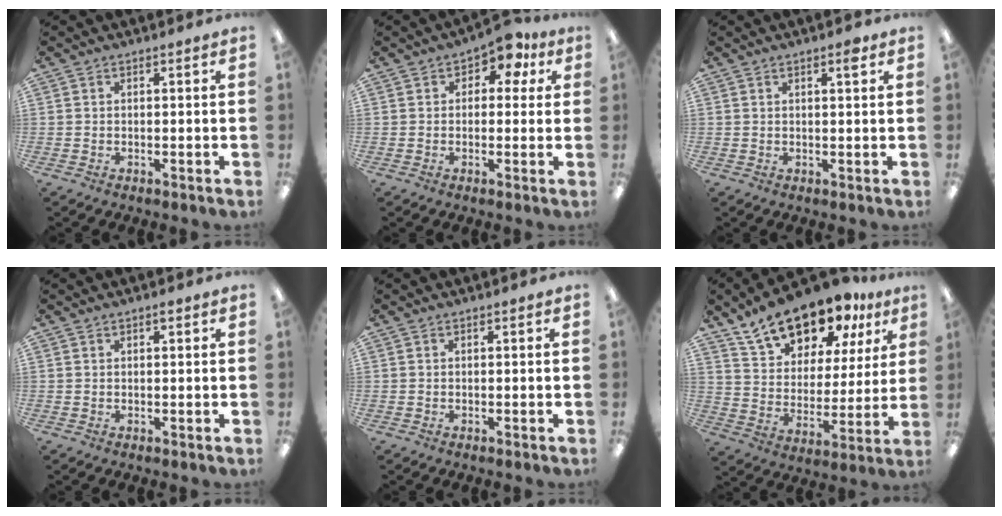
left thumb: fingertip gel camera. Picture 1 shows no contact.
{"total": 6.2, "force": [3.0, 3.8, 3.9], "torque": [-0.046, -0.010, 0.046]}
{"total": 2.1, "force": [1.4, 0.4, 1.6], "torque": [-0.018, -0.006, 0.020]}
{"total": 0.9, "force": [0.7, 0.4, 0.5], "torque": [-0.004, 0.000, 0.009]}
{"total": 0.0}
{"total": 17.4, "force": [14.3, 7.8, 6.3], "torque": [-0.120, -0.094, 0.256]}